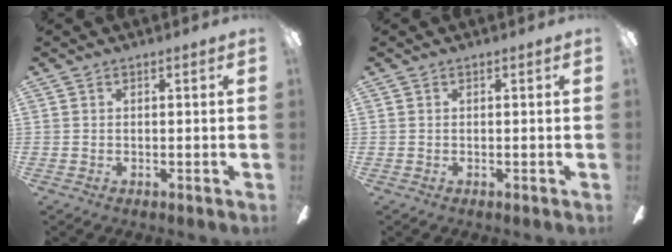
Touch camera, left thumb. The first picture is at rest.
{"total": 0.0}